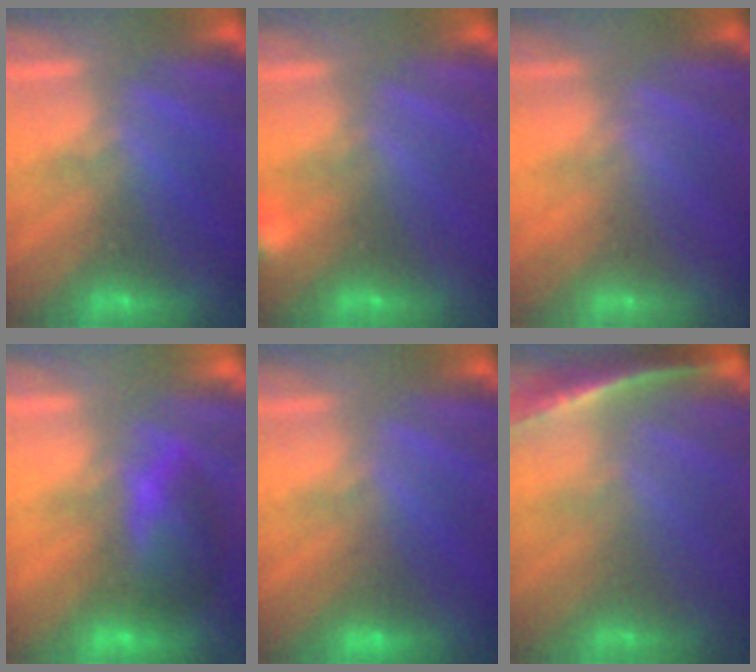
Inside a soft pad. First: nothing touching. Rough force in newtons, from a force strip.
{"total": 3.3}
{"total": 2.4}
{"total": 10.1}
{"total": 3.1}
{"total": 1.2}